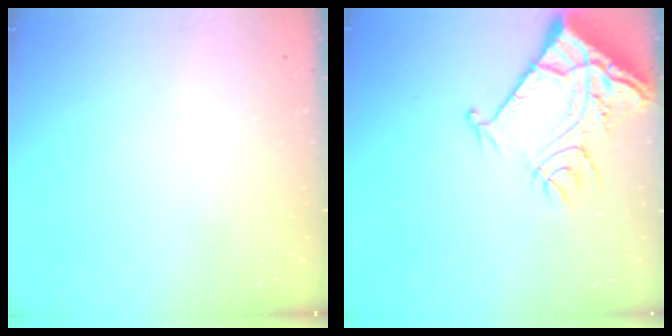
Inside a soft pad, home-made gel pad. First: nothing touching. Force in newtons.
{"total": 13.6, "press": 13.5, "slide": 1.7}